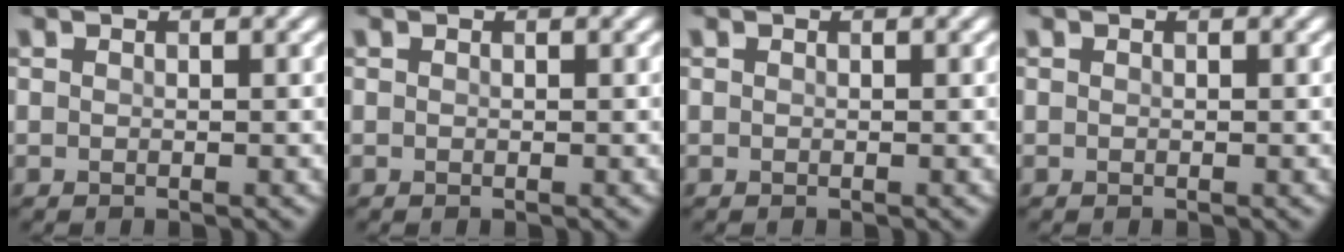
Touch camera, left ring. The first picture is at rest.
{"total": 0.0}
{"total": 0.0}
{"total": 0.0}